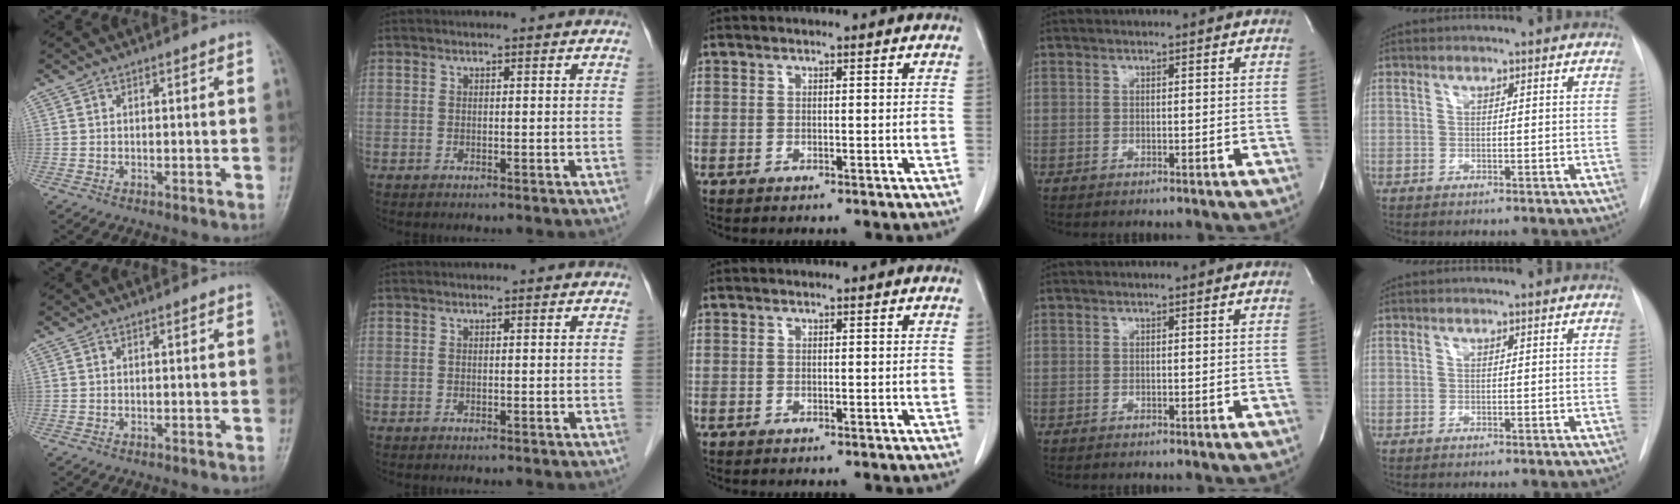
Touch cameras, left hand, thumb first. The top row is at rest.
{}